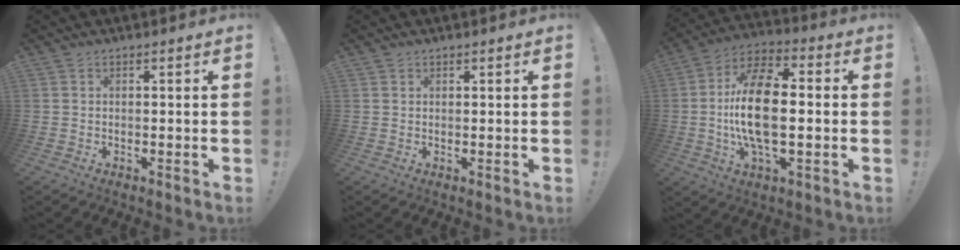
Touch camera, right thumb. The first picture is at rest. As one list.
[{"total": 0.9, "force": [0.7, 0.5, -0.1], "torque": [0.006, -0.003, 0.013]}, {"total": 17.5, "force": [-1.1, 8.1, 15.5], "torque": [-0.290, -0.001, -0.025]}]